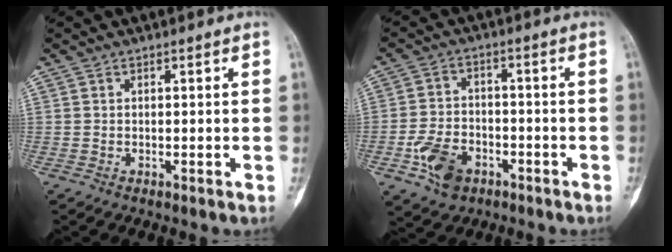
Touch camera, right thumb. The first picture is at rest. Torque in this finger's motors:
{"motor_torque": [1.06, 0.96, 0.81, -0.76, 0.07]}